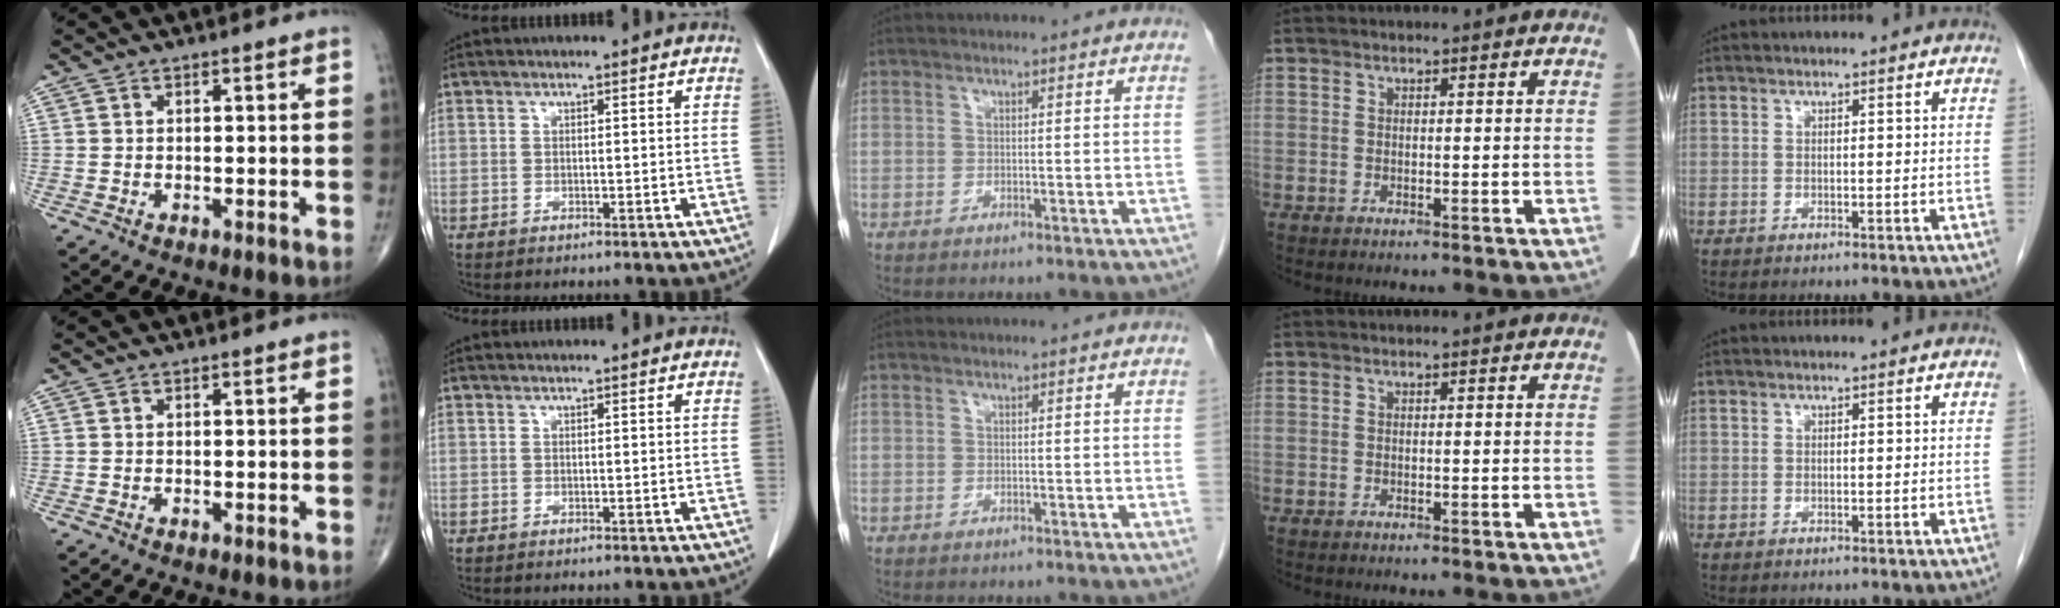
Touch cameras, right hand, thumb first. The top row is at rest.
{}